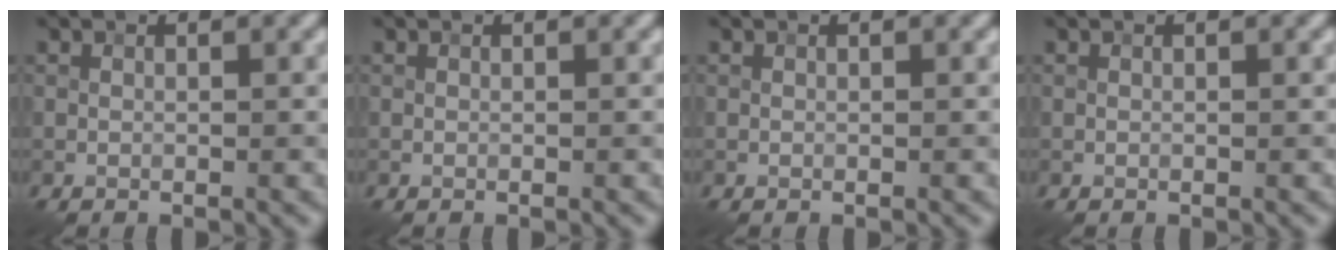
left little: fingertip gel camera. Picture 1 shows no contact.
{"total": 0.0}
{"total": 0.0}
{"total": 0.0}